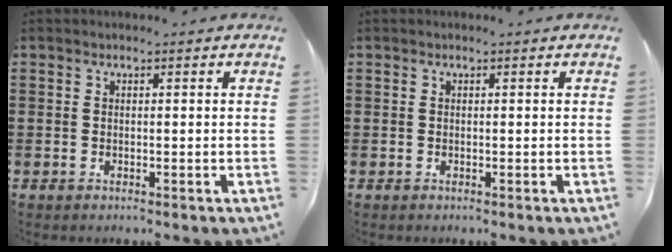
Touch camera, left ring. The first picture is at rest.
{"total": 0.0}